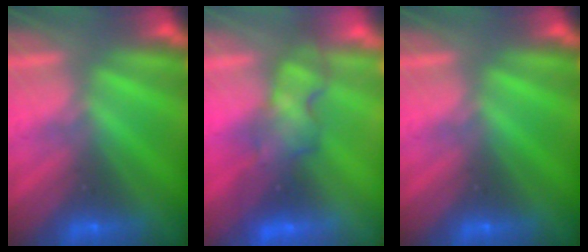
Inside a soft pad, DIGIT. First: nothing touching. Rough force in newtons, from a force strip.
{"total": 3.9}
{"total": 0.0}